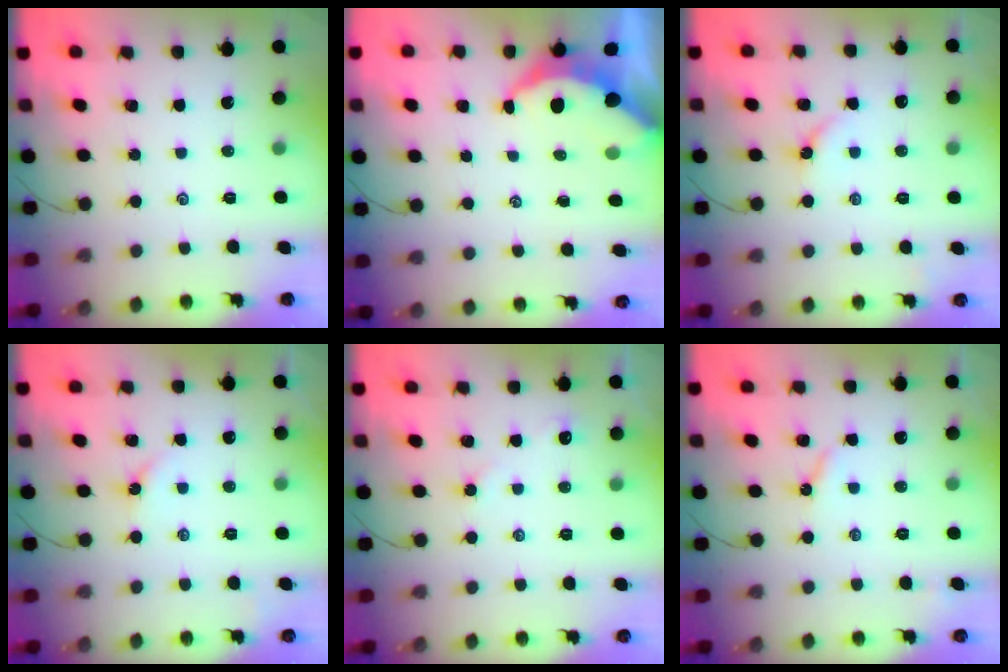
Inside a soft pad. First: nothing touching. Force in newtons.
{"total": 5.5, "press": 5.5, "slide": 0.7}
{"total": 2.7, "press": 2.6, "slide": 0.6}
{"total": 2.7, "press": 2.6, "slide": 0.5}
{"total": 3.2, "press": 3.1, "slide": 0.6}
{"total": 3.0, "press": 3.0, "slide": 0.4}